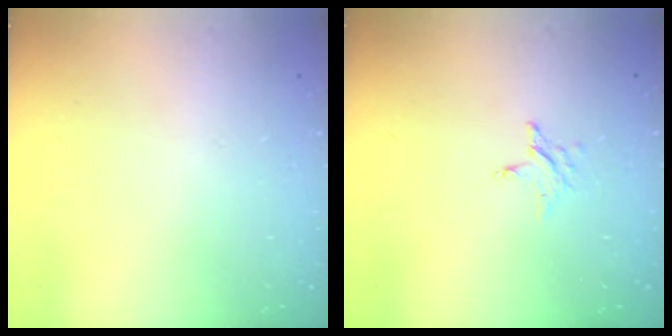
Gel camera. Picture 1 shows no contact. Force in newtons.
{"total": 3.0, "press": 3.0, "slide": 0.3}